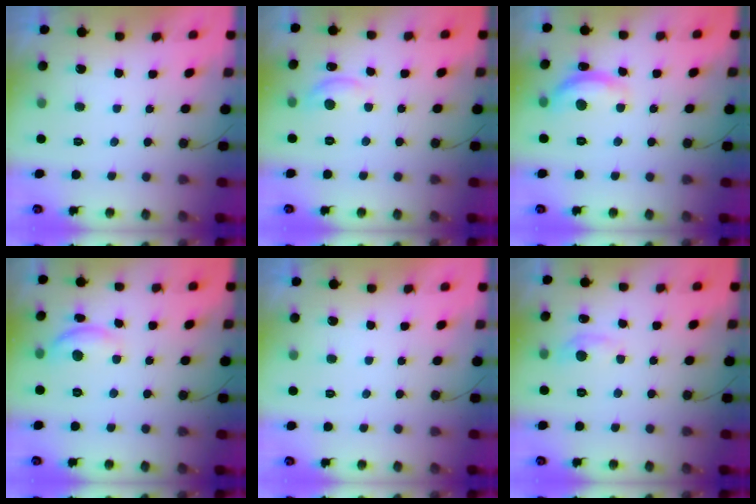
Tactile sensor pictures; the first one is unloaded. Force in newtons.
{"total": 8.5, "press": 8.4, "slide": 0.5}
{"total": 13.0, "press": 12.9, "slide": 0.7}
{"total": 8.5, "press": 8.4, "slide": 0.6}
{"total": 0.0}
{"total": 5.9, "press": 5.9, "slide": 0.5}